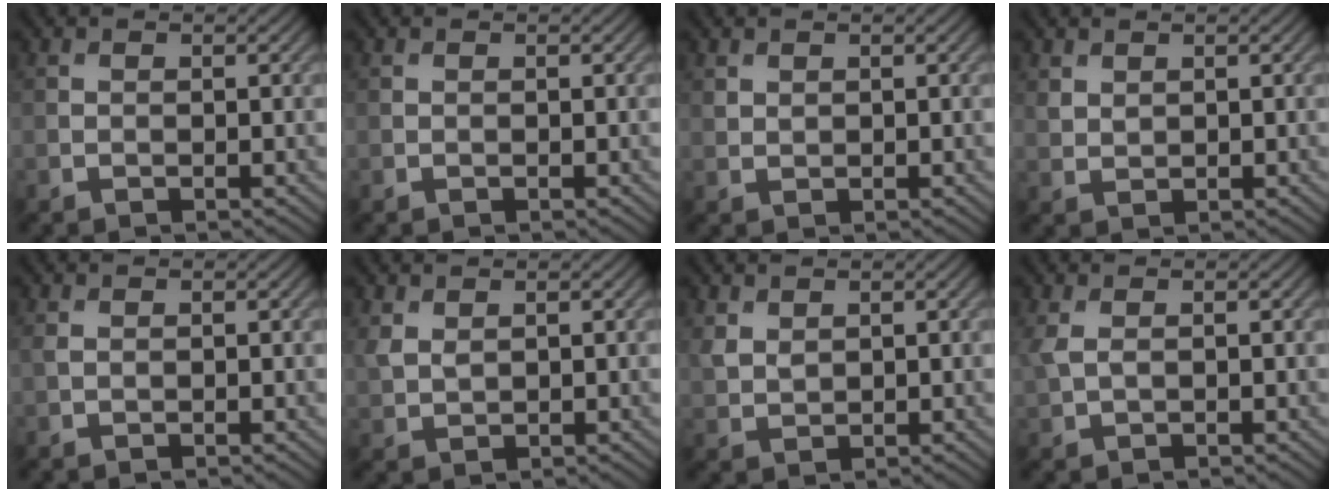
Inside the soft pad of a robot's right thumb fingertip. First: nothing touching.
{"total": 0.0}
{"total": 1.0, "force": [0.8, 0.5, 0.3], "torque": [-0.011, -0.003, 0.019]}
{"total": 1.5, "force": [1.1, 0.9, 0.6], "torque": [-0.018, -0.002, 0.026]}
{"total": 0.8, "force": [0.3, 0.3, 0.6], "torque": [-0.021, 0.002, 0.006]}
{"total": 2.2, "force": [1.3, 1.2, 1.3], "torque": [-0.040, -0.003, 0.031]}
{"total": 2.3, "force": [1.4, 1.4, 1.2], "torque": [-0.035, -0.003, 0.033]}
{"total": 2.1, "force": [0.8, 0.9, 1.7], "torque": [-0.053, 0.002, 0.018]}